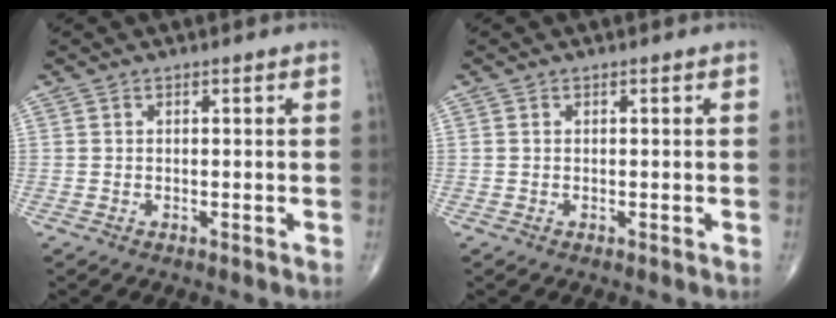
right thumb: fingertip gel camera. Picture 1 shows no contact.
{"total": 0.0}